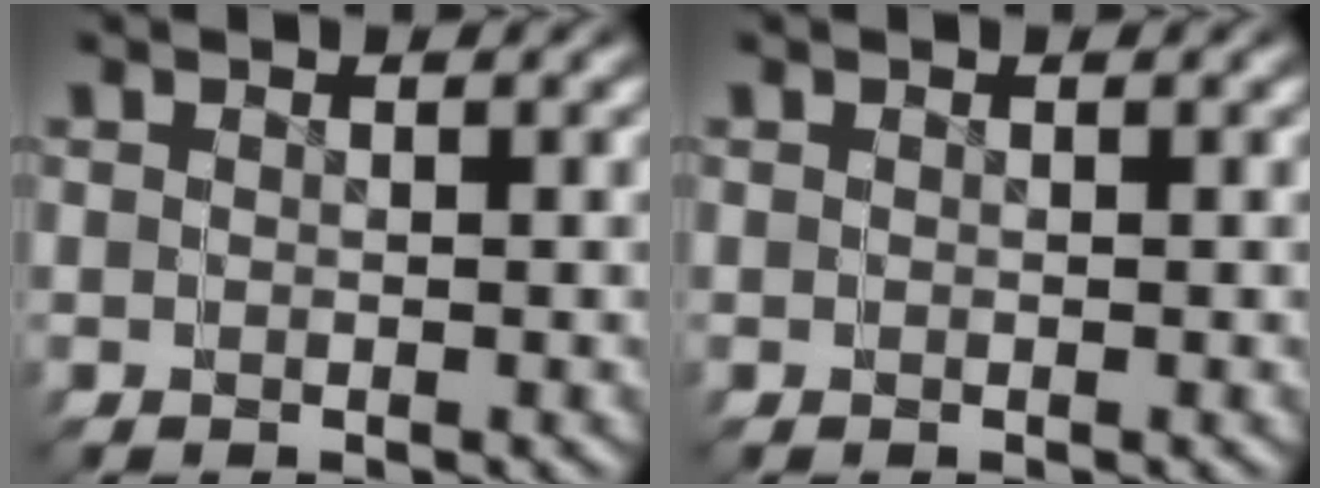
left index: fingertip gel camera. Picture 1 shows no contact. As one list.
[{"total": 0.0}]